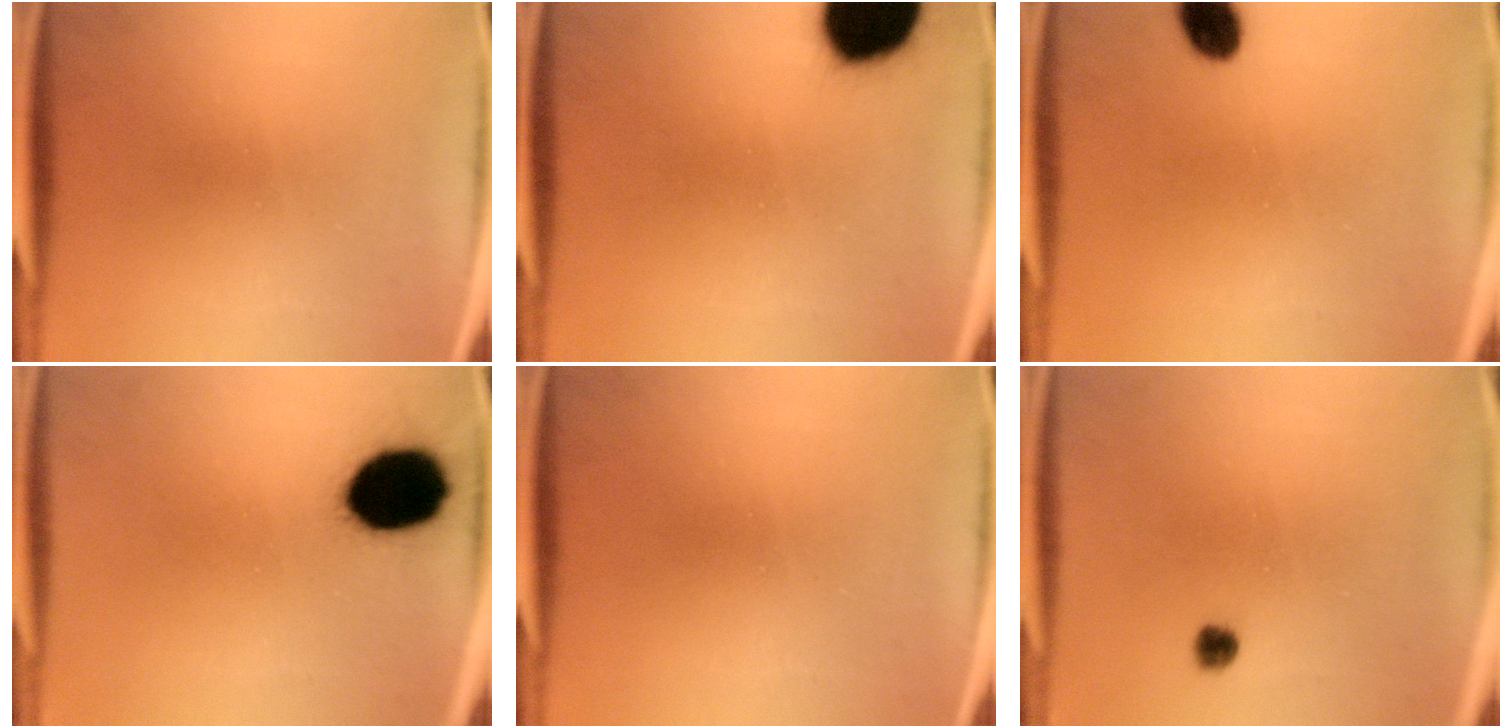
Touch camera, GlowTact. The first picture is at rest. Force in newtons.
{"total": 20.1}
{"total": 5.7}
{"total": 16.1}
{"total": 0.0}
{"total": 2.4}